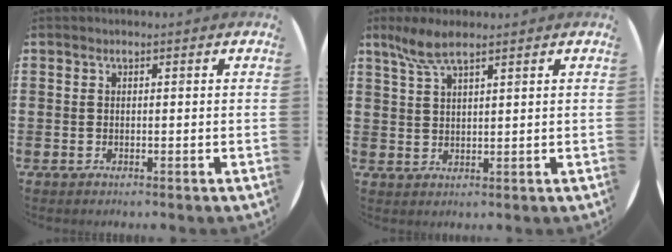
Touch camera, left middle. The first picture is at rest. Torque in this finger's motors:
{"motor_torque": [0.68, -0.59, 0.13, 0.07]}